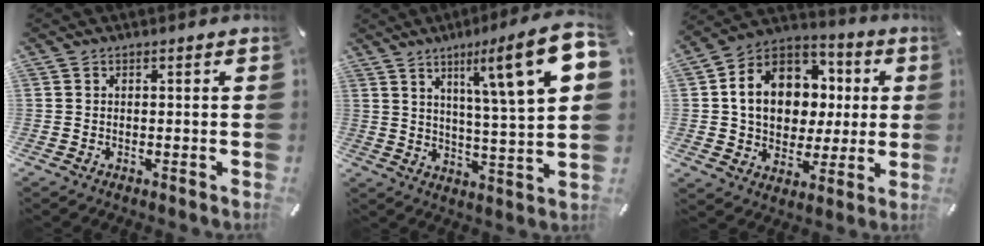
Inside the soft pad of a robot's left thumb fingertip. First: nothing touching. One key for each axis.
{"total": 16.7, "fx": 7.8, "fy": 2.2, "fz": 14.5, "tx": -0.217, "ty": -0.048, "tz": 0.105}
{"total": 14.9, "fx": 1.5, "fy": 12.6, "fz": 7.8, "tx": -0.155, "ty": 0.000, "tz": 0.034}